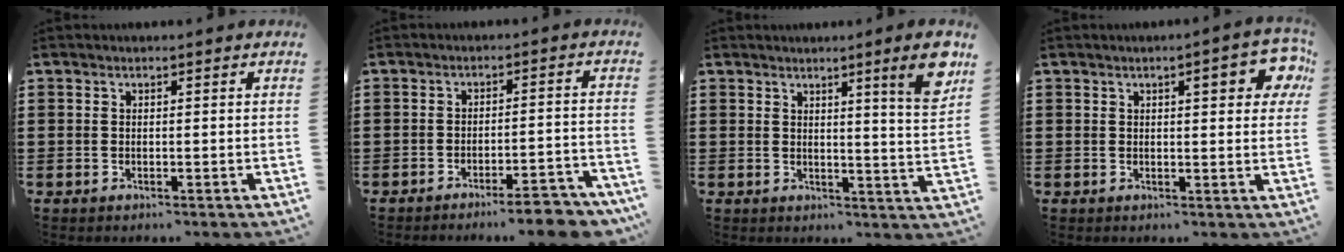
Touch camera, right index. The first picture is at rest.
{"total": 5.6, "force": [-4.9, -0.3, 2.7], "torque": [-0.039, -0.013, -0.089]}
{"total": 6.2, "force": [3.9, -1.0, 4.7], "torque": [-0.067, -0.025, 0.057]}
{"total": 5.8, "force": [2.2, 1.2, 5.3], "torque": [-0.063, -0.007, 0.028]}